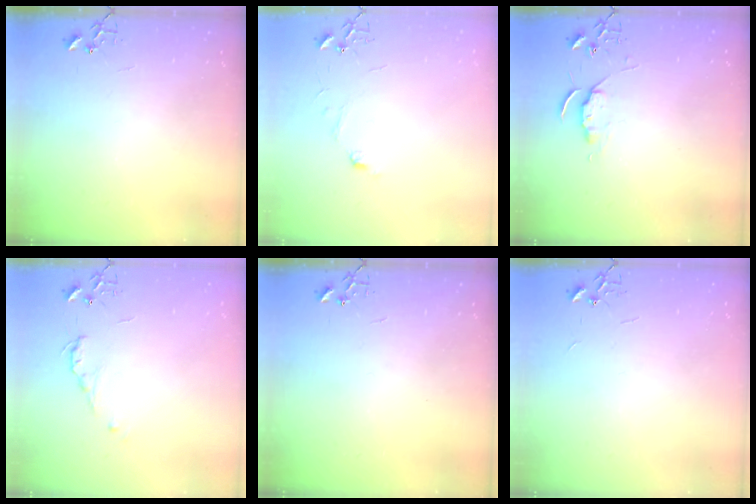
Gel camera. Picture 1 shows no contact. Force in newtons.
{"total": 6.6, "press": 6.5, "slide": 0.7}
{"total": 5.1, "press": 5.0, "slide": 0.6}
{"total": 3.7, "press": 3.7, "slide": 0.5}
{"total": 0.0}
{"total": 2.2, "press": 2.2, "slide": 0.3}